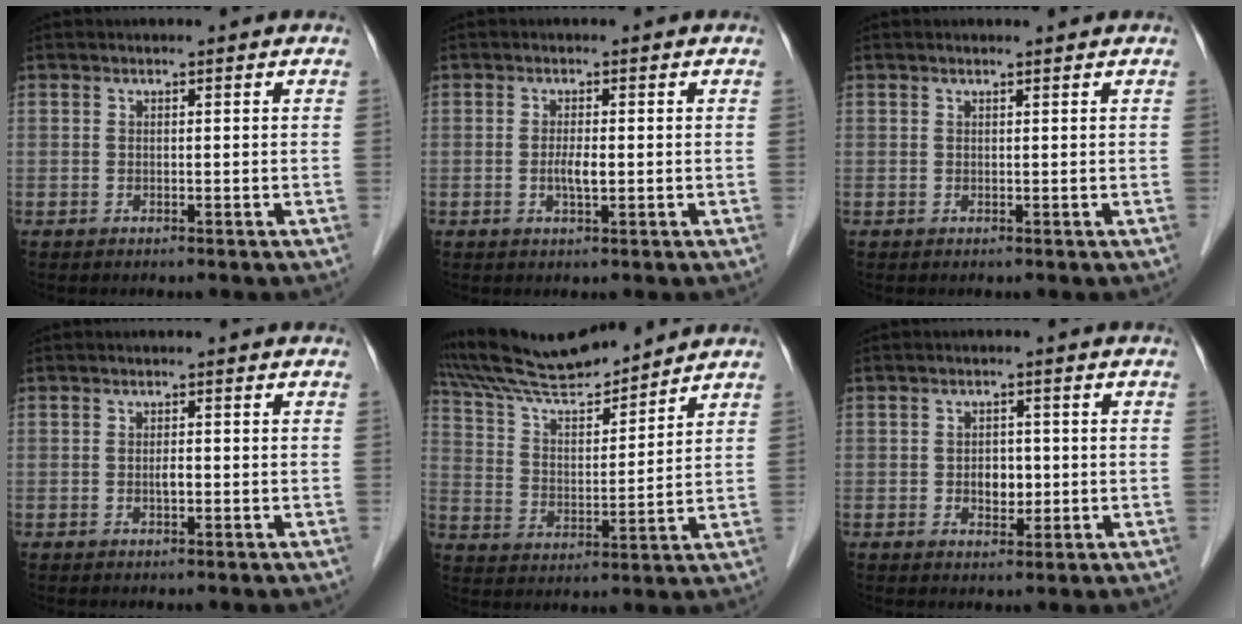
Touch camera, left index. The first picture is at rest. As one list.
[{"total": 2.1, "force": [-0.2, 0.4, 2.1], "torque": [-0.045, -0.001, -0.004]}, {"total": 0.7, "force": [0.7, -0.1, 0.2], "torque": [-0.009, 0.004, 0.013]}, {"total": 1.0, "force": [-0.2, 0.3, 0.9], "torque": [-0.018, 0.001, -0.004]}, {"total": 12.9, "force": [12.2, 0.8, 3.9], "torque": [-0.082, 0.013, 0.228]}, {"total": 3.2, "force": [-0.3, 2.2, 2.2], "torque": [-0.031, 0.004, 0.000]}]